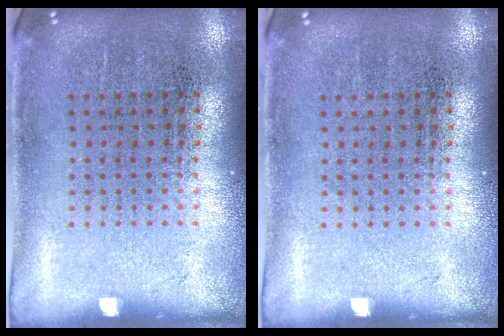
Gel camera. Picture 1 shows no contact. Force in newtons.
{"total": 0.0}